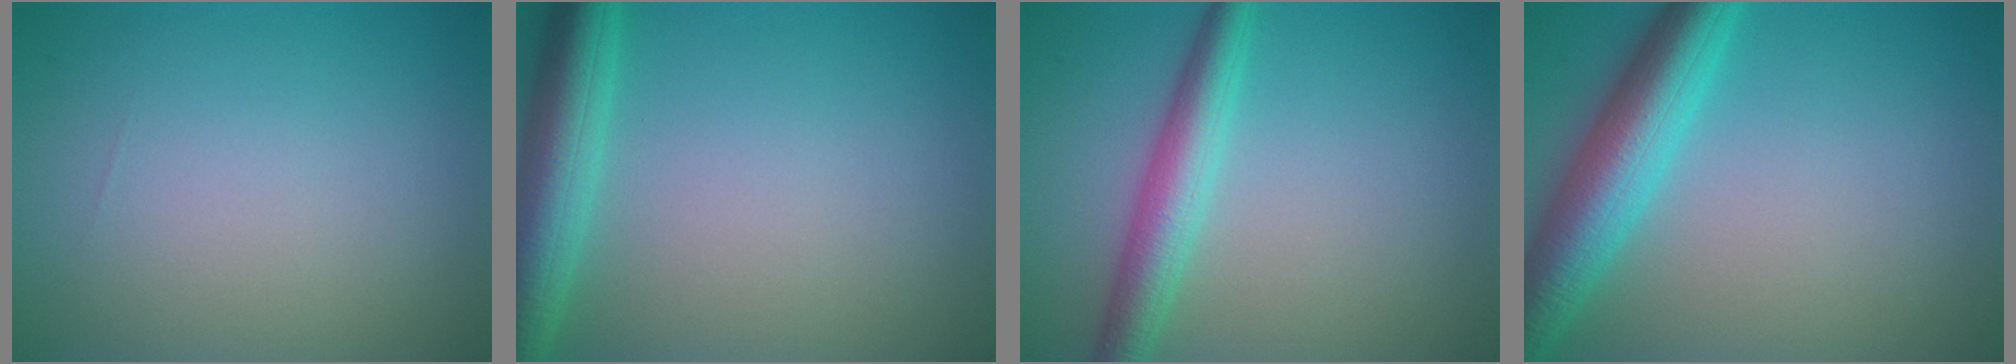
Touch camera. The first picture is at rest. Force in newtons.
{"total": 5.4, "press": 5.4, "slide": 0.3}
{"total": 4.1, "press": 4.1, "slide": 0.0}
{"total": 6.8, "press": 6.8, "slide": 0.3}